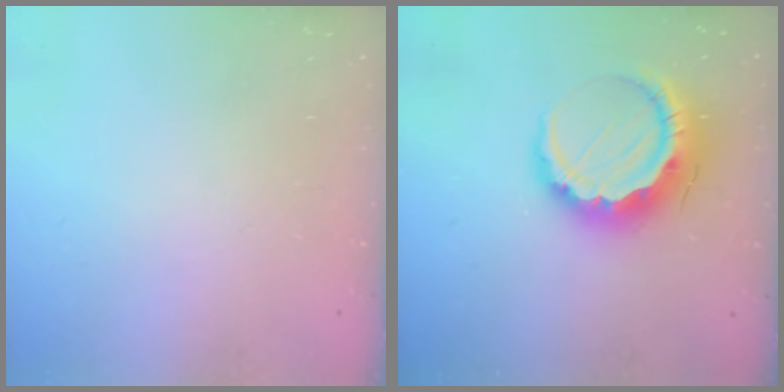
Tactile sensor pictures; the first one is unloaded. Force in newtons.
{"total": 14.2, "press": 14.2, "slide": 0.5}